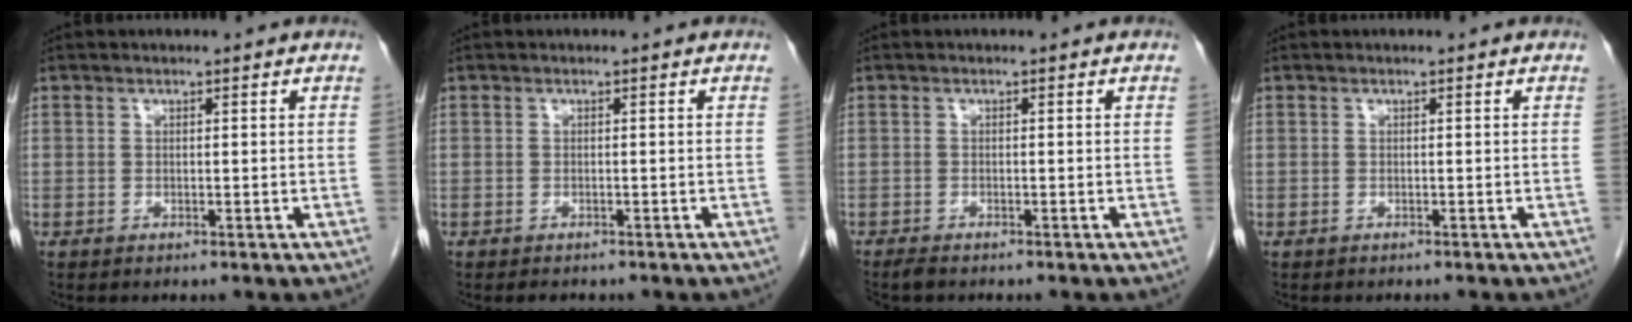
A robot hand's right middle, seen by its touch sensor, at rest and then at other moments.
{"total": 1.4, "force": [-1.3, 0.6, 0.4], "torque": [-0.008, -0.002, -0.014]}
{"total": 1.7, "force": [-1.5, 0.3, 0.7], "torque": [-0.017, -0.005, -0.024]}
{"total": 1.4, "force": [-1.2, 0.3, 0.5], "torque": [-0.014, -0.002, -0.013]}